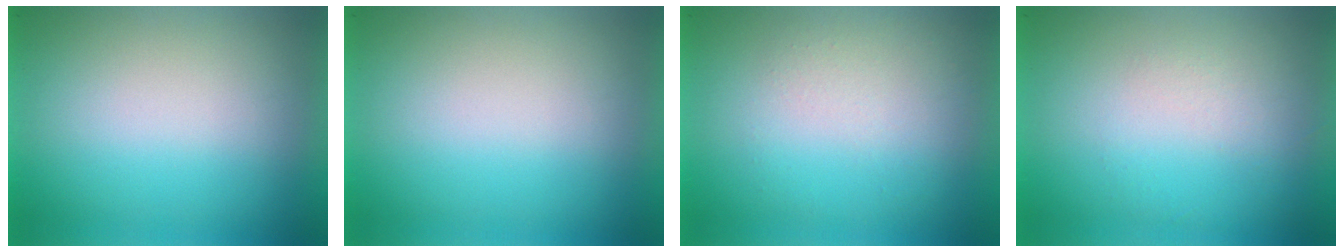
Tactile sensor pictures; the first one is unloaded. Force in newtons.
{"total": 0.0}
{"total": 1.1}
{"total": 1.2}